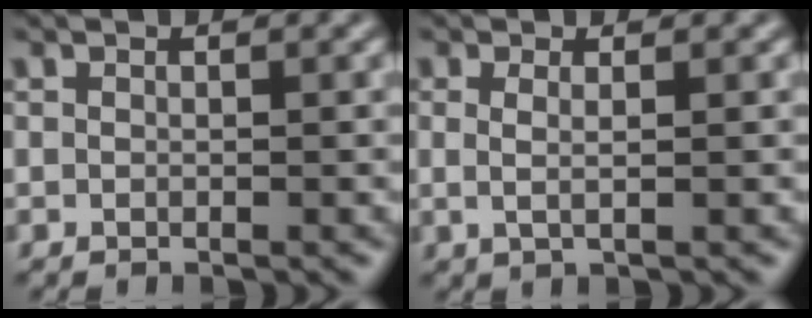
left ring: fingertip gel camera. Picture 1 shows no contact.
{"total": 1.3, "force": [0.3, 0.3, 1.2], "torque": [-0.023, -0.004, 0.002]}